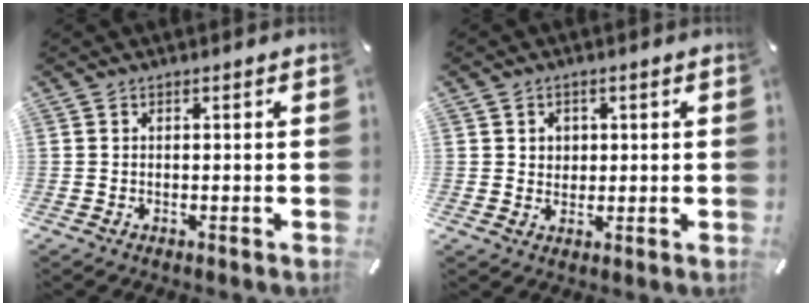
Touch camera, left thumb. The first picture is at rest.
{"total": 2.7, "force": [0.7, 2.6, 0.3], "torque": [0.003, 0.000, 0.006]}